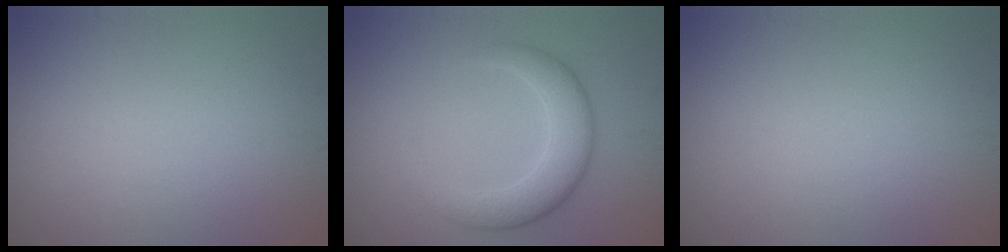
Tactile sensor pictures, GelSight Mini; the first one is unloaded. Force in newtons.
{"total": 4.6, "press": 4.6, "slide": 0.2}
{"total": 0.0}